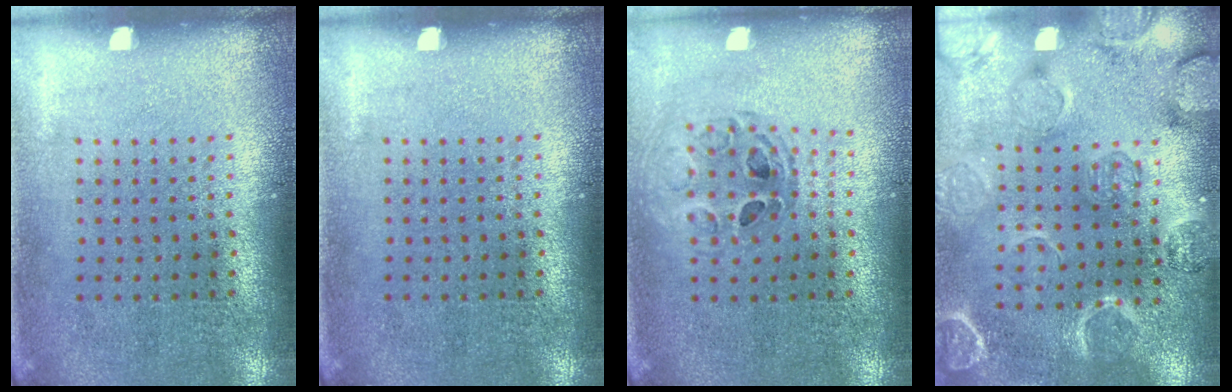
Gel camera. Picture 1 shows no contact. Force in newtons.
{"total": 0.0}
{"total": 0.8, "press": 0.7, "slide": 0.2}
{"total": 2.5, "press": 2.5, "slide": 0.2}